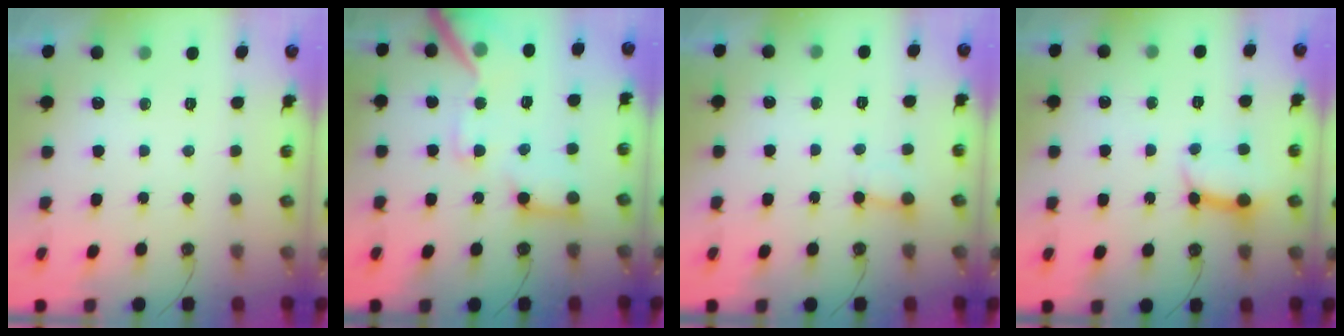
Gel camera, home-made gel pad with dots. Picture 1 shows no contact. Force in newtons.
{"total": 15.0, "press": 14.8, "slide": 2.1}
{"total": 4.1, "press": 4.0, "slide": 0.5}
{"total": 10.1, "press": 10.0, "slide": 1.2}